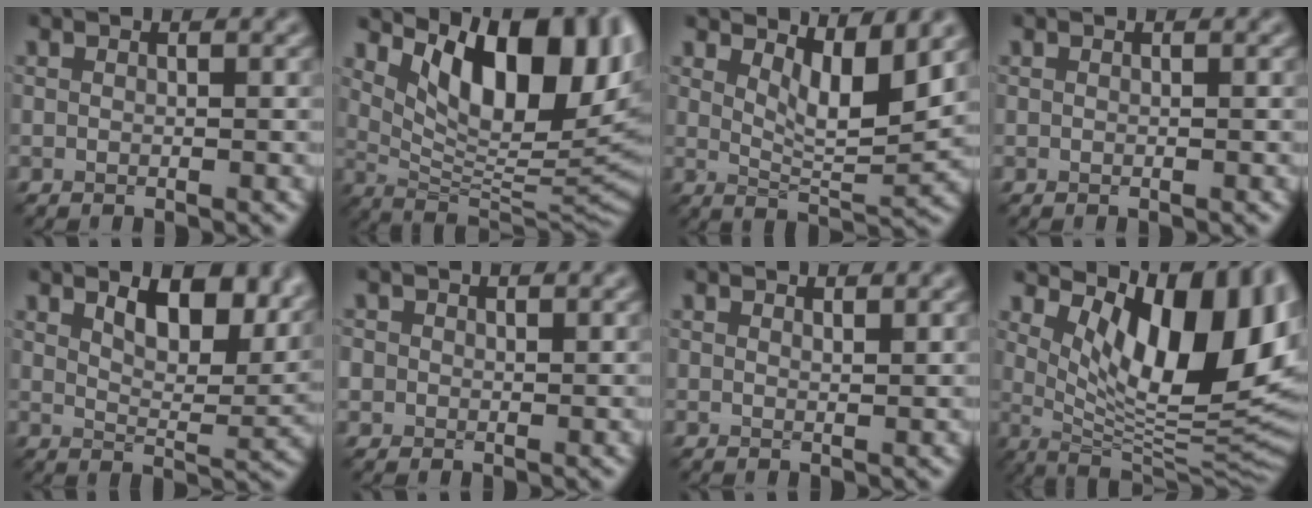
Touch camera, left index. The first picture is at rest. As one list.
[{"total": 12.5, "force": [4.8, 5.3, 10.2], "torque": [-0.145, -0.006, 0.086]}, {"total": 4.7, "force": [2.7, 1.3, 3.6], "torque": [-0.063, -0.014, 0.047]}, {"total": 0.0}, {"total": 8.2, "force": [4.6, 3.4, 5.8], "torque": [-0.089, -0.003, 0.073]}, {"total": 1.6, "force": [0.4, 1.5, 0.4], "torque": [-0.008, 0.000, 0.007]}, {"total": 0.9, "force": [0.8, 0.1, 0.3], "torque": [-0.006, -0.001, 0.015]}, {"total": 14.0, "force": [4.5, 5.9, 11.9], "torque": [-0.155, -0.013, 0.082]}]